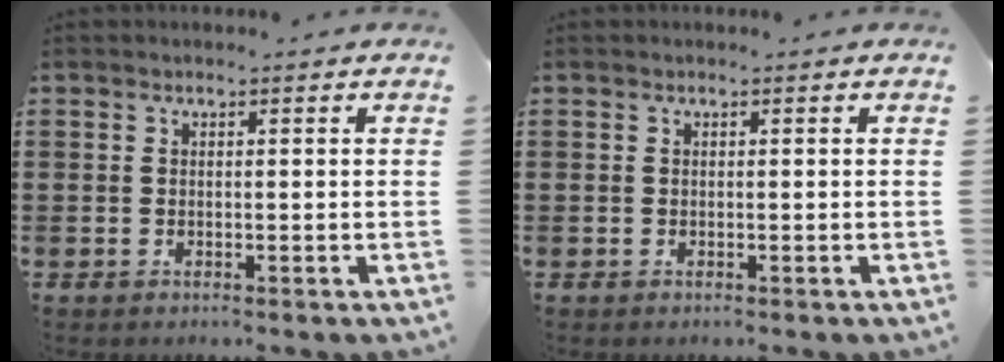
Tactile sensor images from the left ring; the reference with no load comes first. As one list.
[{"total": 0.0}]